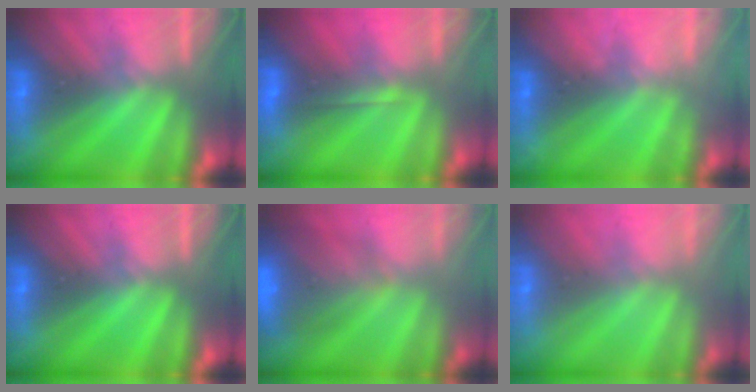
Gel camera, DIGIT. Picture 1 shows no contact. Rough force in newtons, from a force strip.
{"total": 1.8}
{"total": 2.3}
{"total": 0.0}
{"total": 9.3}
{"total": 7.5}